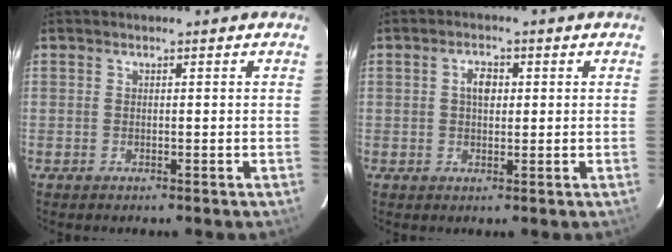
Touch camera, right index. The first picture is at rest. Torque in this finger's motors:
{"motor_torque": [0.24, 0.04, 0.09, 0.06]}